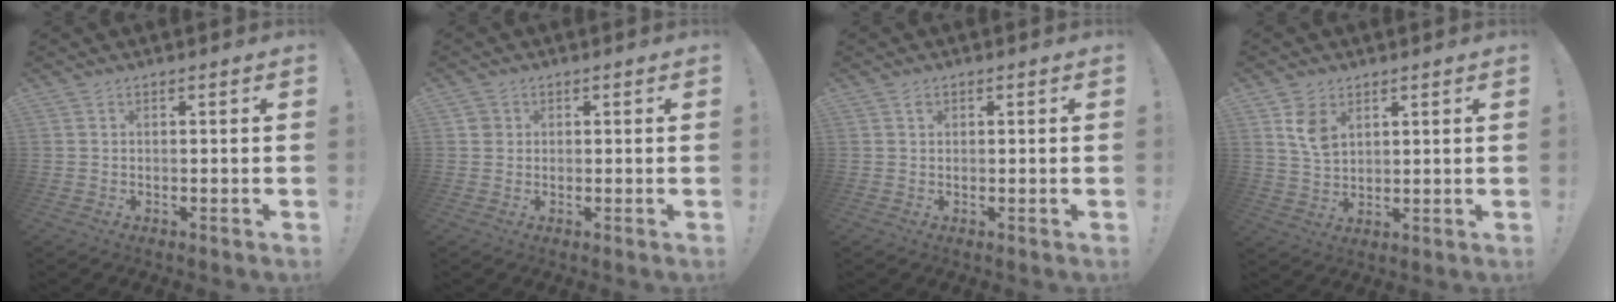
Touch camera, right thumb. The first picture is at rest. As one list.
[{"total": 2.0, "force": [0.6, 1.8, 0.4], "torque": [-0.004, 0.001, 0.010]}, {"total": 0.9, "force": [0.5, 0.5, 0.5], "torque": [-0.003, -0.001, 0.007]}, {"total": 6.8, "force": [3.4, 4.5, 3.8], "torque": [-0.052, -0.017, 0.063]}]